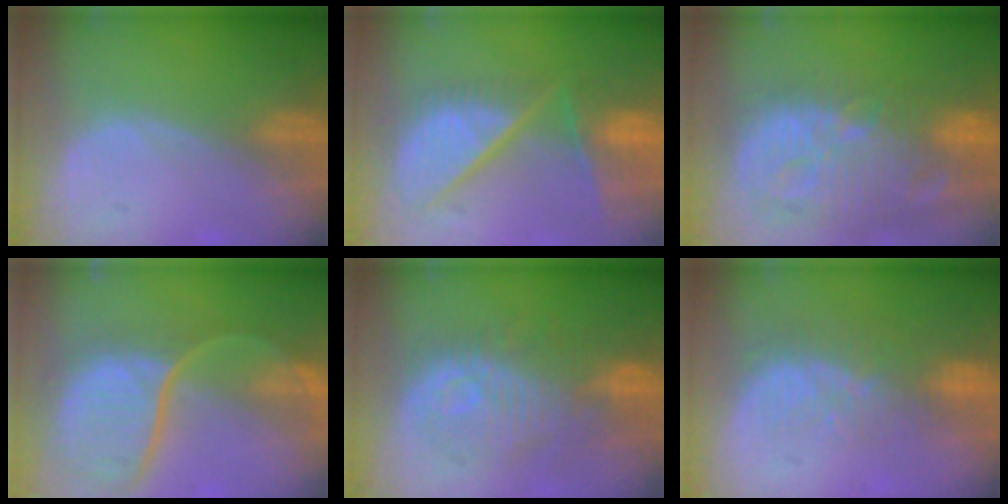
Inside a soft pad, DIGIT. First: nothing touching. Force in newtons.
{"total": 12.1, "press": 9.9, "slide": 7.0}
{"total": 14.5, "press": 12.7, "slide": 7.1}
{"total": 12.2, "press": 9.9, "slide": 7.1}
{"total": 10.5, "press": 10.2, "slide": 2.3}
{"total": 8.1, "press": 7.0, "slide": 4.0}